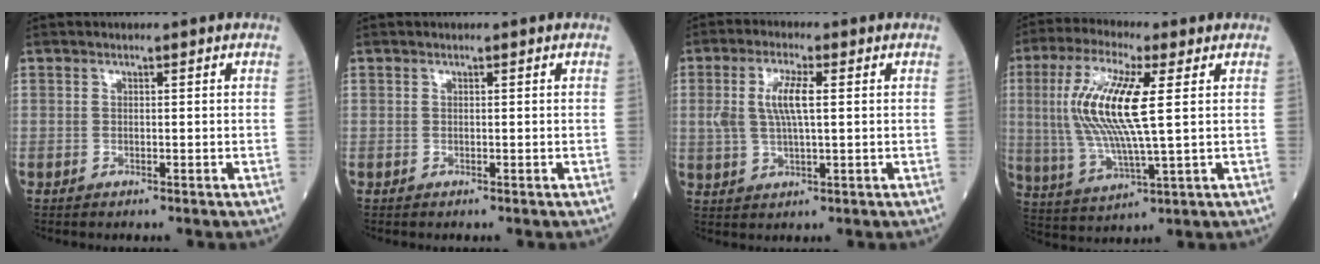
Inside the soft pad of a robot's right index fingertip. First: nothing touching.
{"total": 0.0}
{"total": 6.1, "force": [1.2, 1.4, 5.8], "torque": [-0.130, 0.010, 0.027]}
{"total": 13.9, "force": [2.4, 1.8, 13.6], "torque": [-0.300, 0.003, 0.044]}